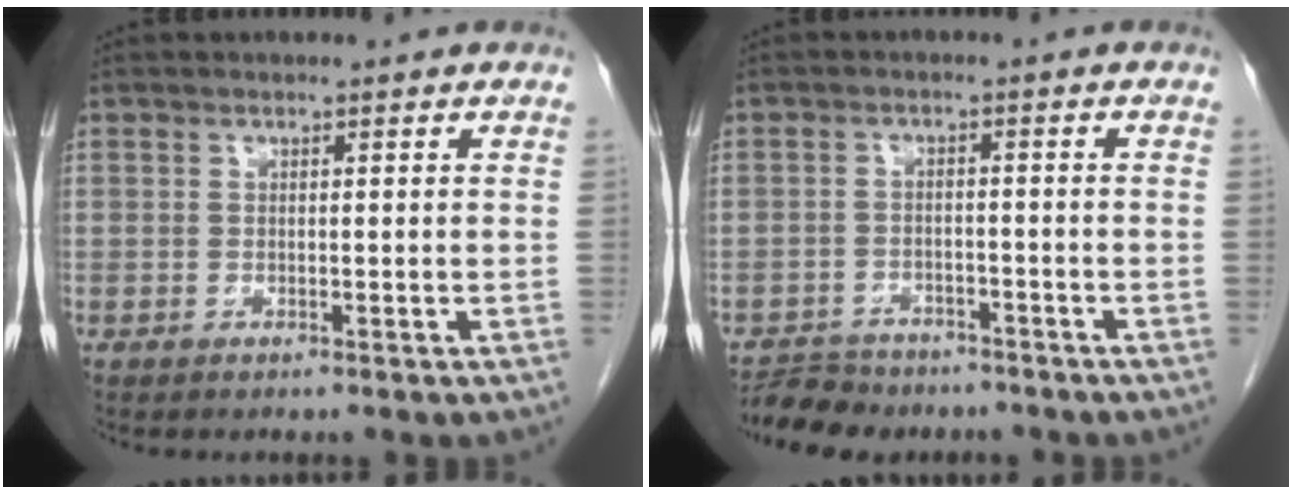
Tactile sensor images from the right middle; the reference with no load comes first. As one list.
[{"total": 6.3, "force": [-5.5, 2.8, 1.0], "torque": [-0.017, -0.003, -0.086]}]